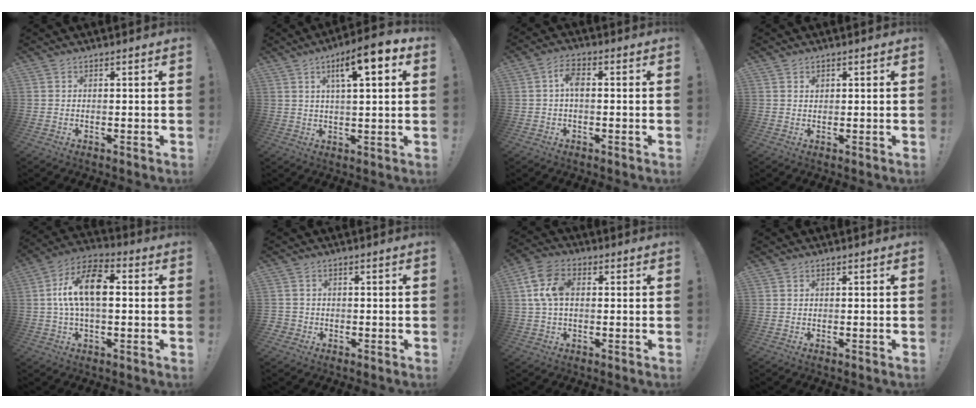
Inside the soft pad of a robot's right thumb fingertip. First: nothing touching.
{"total": 10.2, "force": [4.1, 2.4, 9.1], "torque": [-0.133, -0.015, 0.063]}
{"total": 4.8, "force": [0.3, 2.3, 4.1], "torque": [-0.088, 0.008, 0.005]}
{"total": 0.8, "force": [0.6, 0.6, 0.2], "torque": [0.010, -0.006, 0.009]}
{"total": 13.9, "force": [1.6, 7.2, 11.8], "torque": [-0.205, 0.010, 0.028]}
{"total": 2.2, "force": [-0.4, 2.1, 0.6], "torque": [-0.006, 0.001, -0.007]}
{"total": 10.4, "force": [1.4, 6.9, 7.6], "torque": [-0.154, 0.013, 0.031]}
{"total": 0.0}